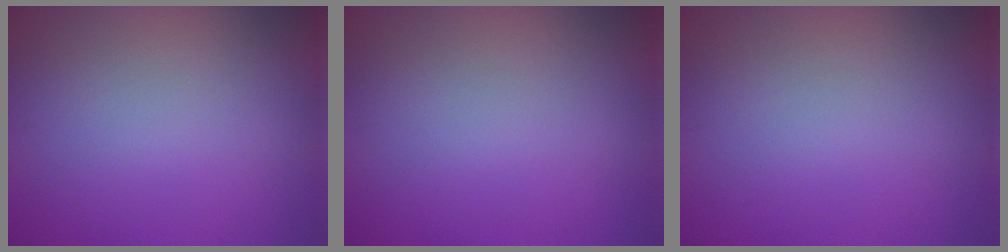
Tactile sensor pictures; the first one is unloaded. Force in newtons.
{"total": 0.0}
{"total": 0.0}